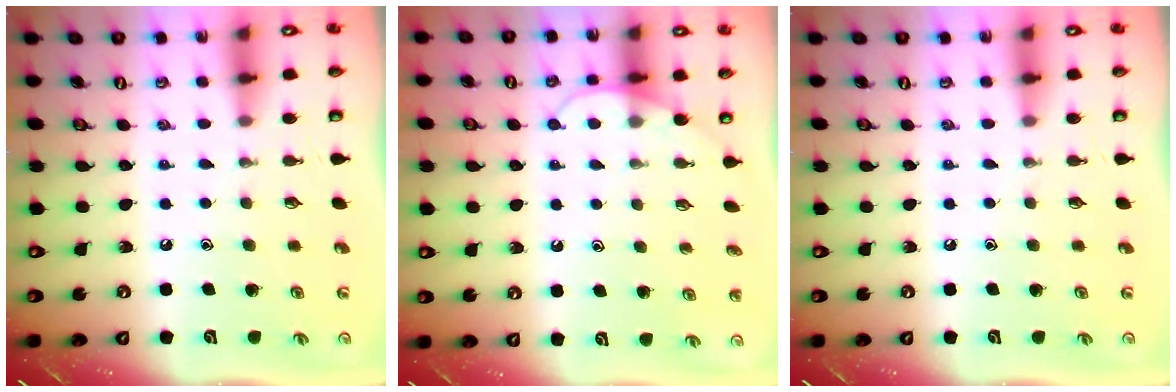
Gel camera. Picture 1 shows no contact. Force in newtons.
{"total": 4.8, "press": 4.8, "slide": 0.4}
{"total": 0.0}